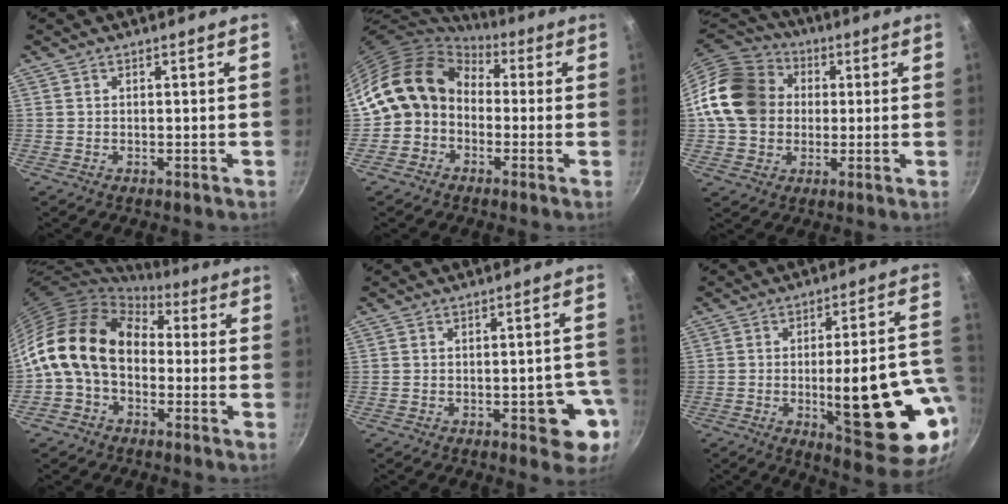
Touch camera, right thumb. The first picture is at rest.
{"total": 12.6, "force": [0.3, 10.6, 6.8], "torque": [-0.093, 0.038, -0.014]}
{"total": 17.5, "force": [1.8, 14.6, 9.5], "torque": [-0.154, 0.033, 0.023]}
{"total": 16.6, "force": [0.0, 12.2, 11.3], "torque": [-0.187, 0.040, -0.017]}
{"total": 8.5, "force": [-3.2, 3.8, 7.0], "torque": [-0.046, 0.021, -0.036]}
{"total": 23.0, "force": [-5.0, 6.9, 21.3], "torque": [-0.264, 0.008, -0.059]}